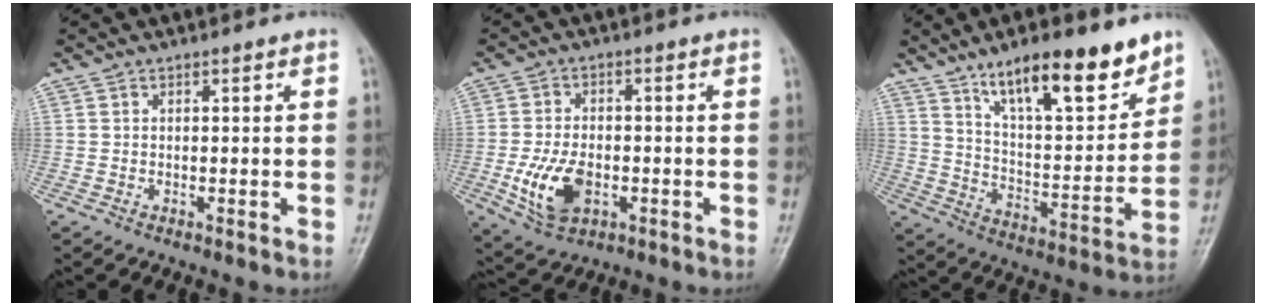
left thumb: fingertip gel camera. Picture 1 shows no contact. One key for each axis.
{"total": 9.6, "fx": -2.5, "fy": 6.0, "fz": 7.0, "tx": -0.126, "ty": 0.002, "tz": -0.037}
{"total": 17.9, "fx": 12.0, "fy": 5.6, "fz": 12.1, "tx": -0.151, "ty": -0.069, "tz": 0.205}